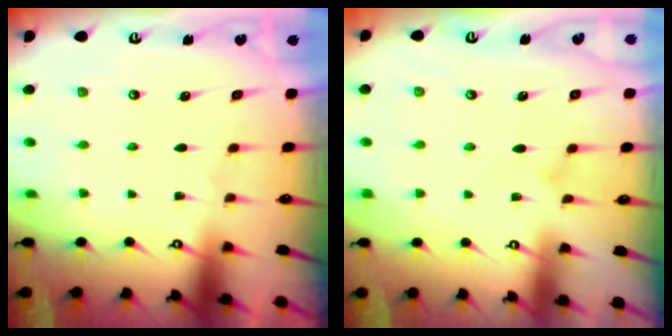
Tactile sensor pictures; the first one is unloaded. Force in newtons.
{"total": 6.9, "press": 6.9, "slide": 0.4}